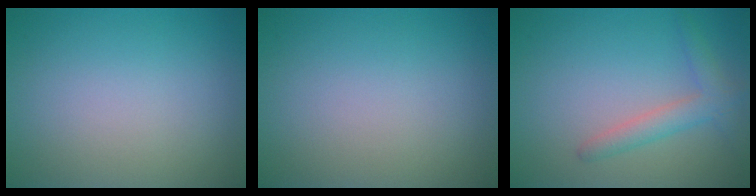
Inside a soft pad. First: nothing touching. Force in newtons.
{"total": 0.0}
{"total": 2.6, "press": 2.5, "slide": 0.1}